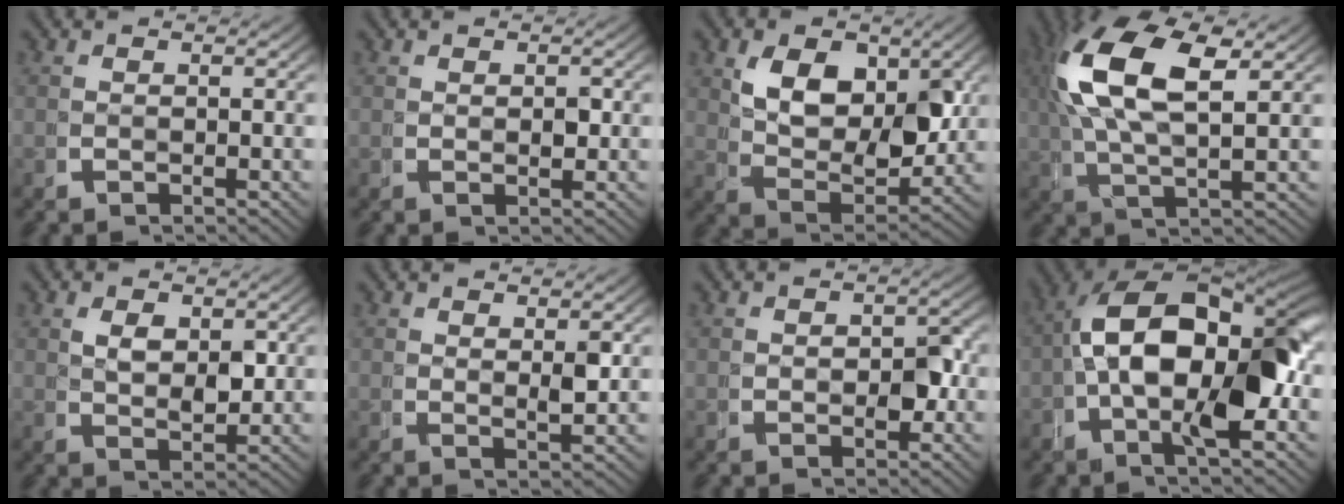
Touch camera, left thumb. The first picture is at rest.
{"total": 0.7, "force": [0.4, 0.4, 0.4], "torque": [-0.004, 0.004, 0.007]}
{"total": 8.0, "force": [1.8, 4.8, 6.2], "torque": [-0.112, -0.019, 0.042]}
{"total": 9.9, "force": [3.3, 4.5, 8.2], "torque": [-0.170, 0.010, 0.061]}
{"total": 2.5, "force": [1.2, 1.3, 1.7], "torque": [-0.020, -0.004, 0.030]}
{"total": 1.5, "force": [1.3, -0.1, 0.8], "torque": [-0.008, 0.005, 0.025]}
{"total": 2.3, "force": [-0.2, 1.6, 1.7], "torque": [-0.021, 0.003, -0.003]}
{"total": 15.2, "force": [0.7, 8.5, 12.6], "torque": [-0.215, -0.009, 0.003]}